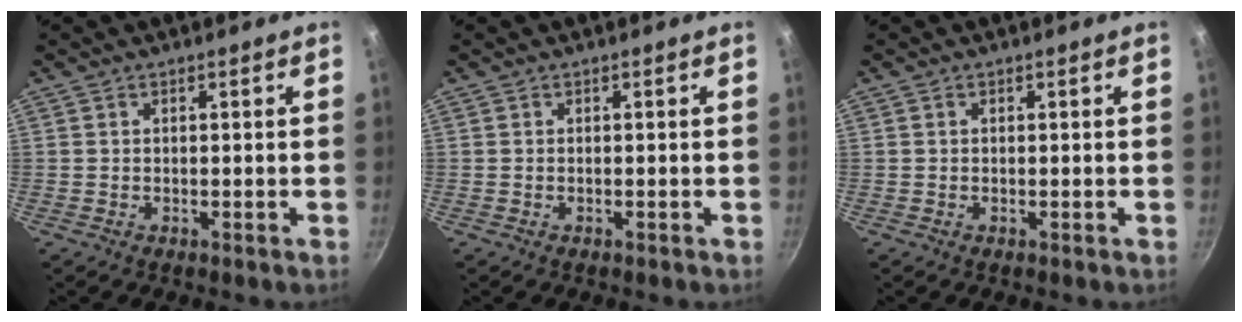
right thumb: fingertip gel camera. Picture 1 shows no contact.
{"total": 0.0}
{"total": 0.0}